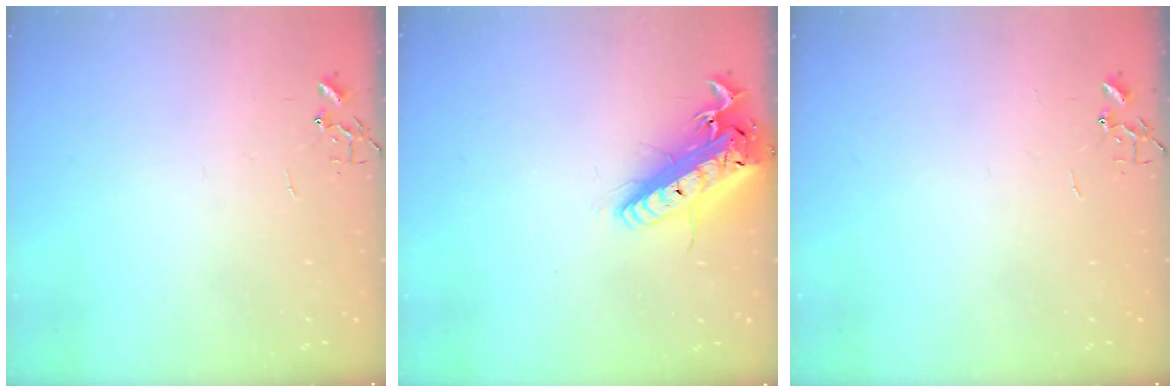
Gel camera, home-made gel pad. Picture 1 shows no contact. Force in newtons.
{"total": 20.4, "press": 20.0, "slide": 4.2}
{"total": 0.0}